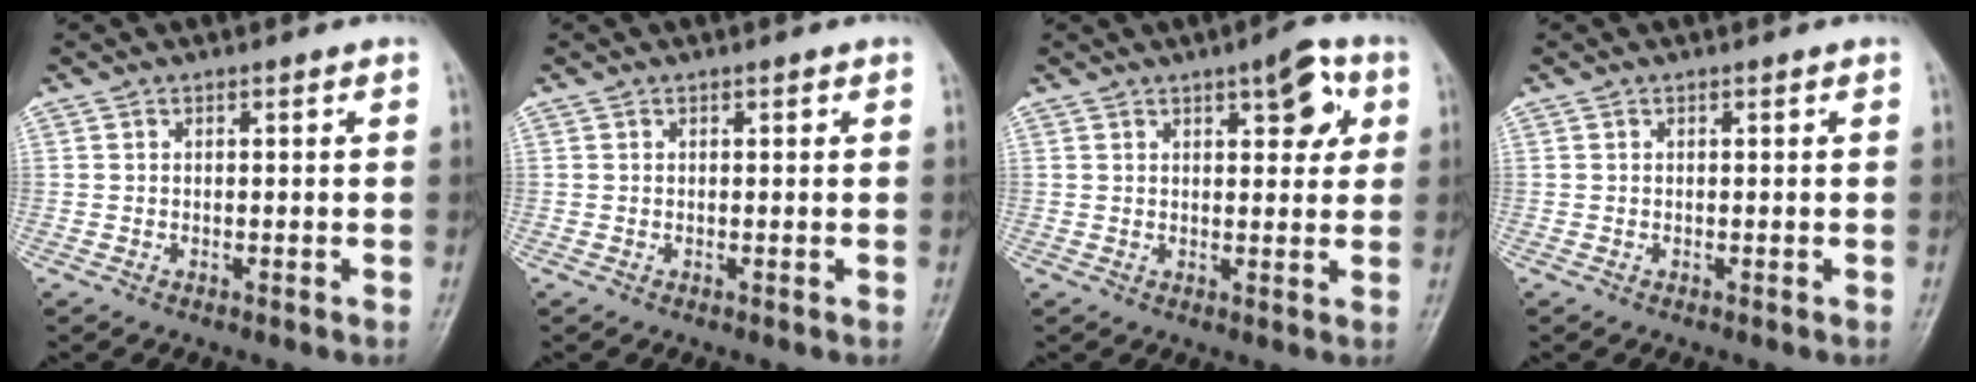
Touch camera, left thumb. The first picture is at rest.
{"total": 0.7, "force": [0.3, 0.3, 0.5], "torque": [-0.006, 0.000, 0.004]}
{"total": 7.2, "force": [3.0, 3.0, 5.8], "torque": [-0.051, -0.006, 0.034]}
{"total": 0.0}